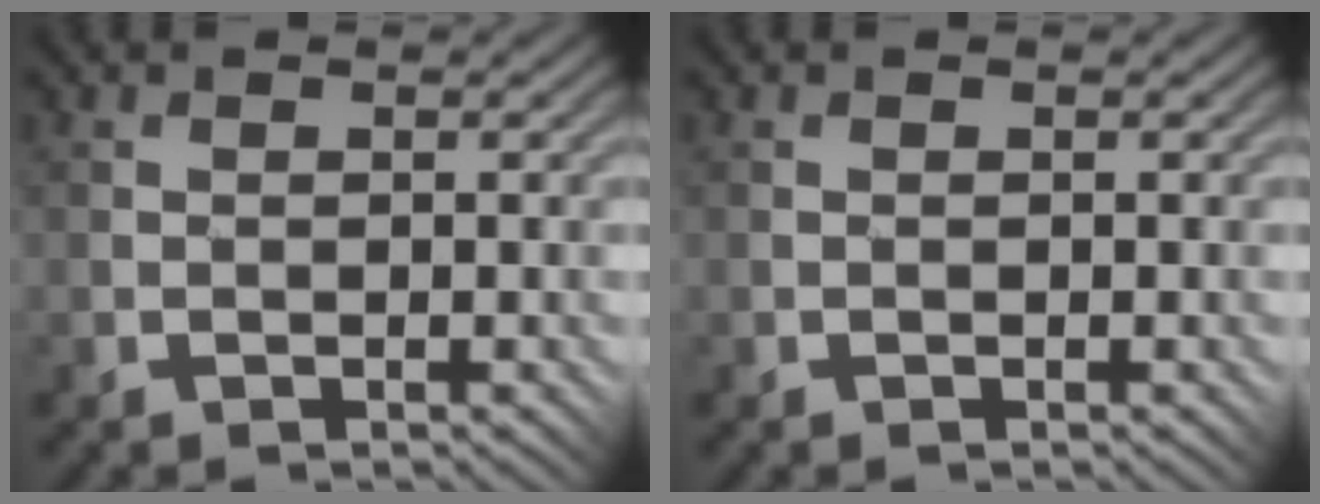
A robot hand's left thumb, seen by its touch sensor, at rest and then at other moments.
{"total": 0.0}